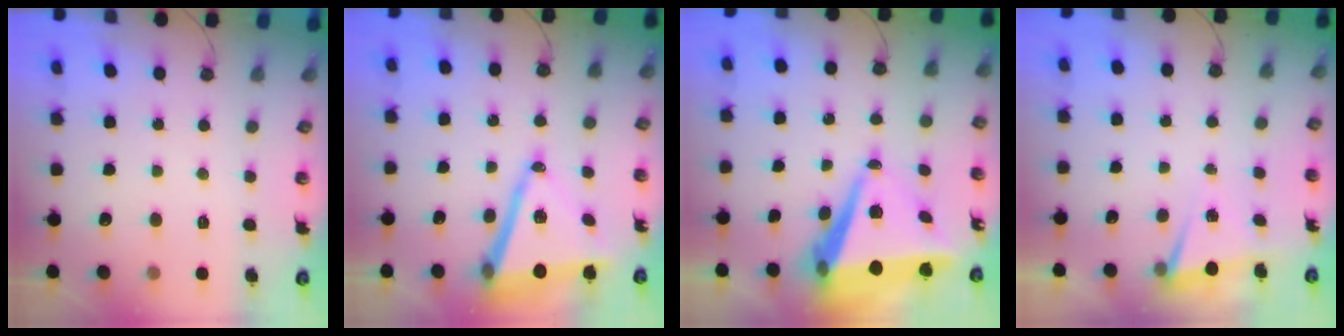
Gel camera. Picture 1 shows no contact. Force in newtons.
{"total": 14.8, "press": 14.3, "slide": 3.7}
{"total": 11.4, "press": 10.6, "slide": 4.1}
{"total": 2.8, "press": 1.8, "slide": 2.2}